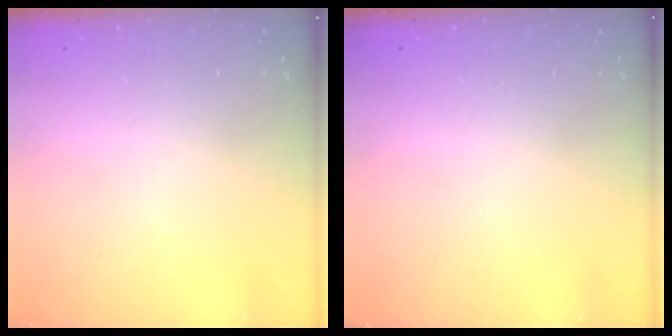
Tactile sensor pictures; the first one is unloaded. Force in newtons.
{"total": 0.0}